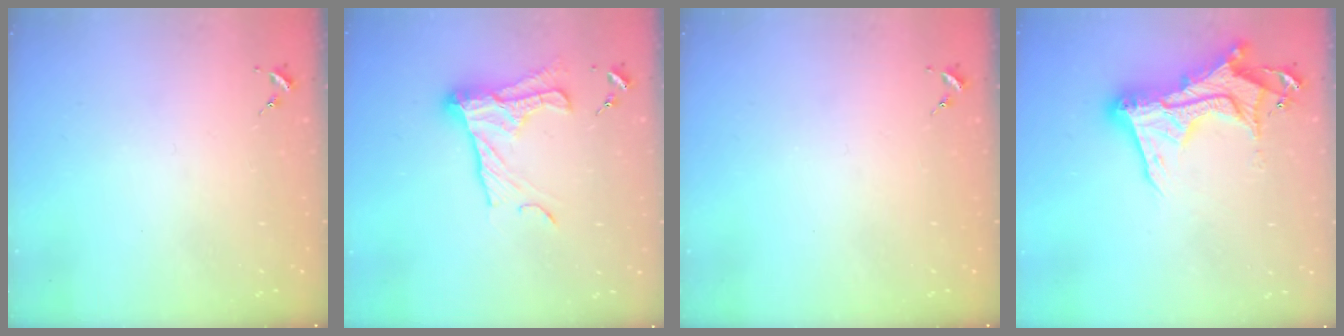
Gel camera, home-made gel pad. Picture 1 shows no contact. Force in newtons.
{"total": 16.7, "press": 16.7, "slide": 1.1}
{"total": 0.0}
{"total": 19.7, "press": 19.6, "slide": 1.3}